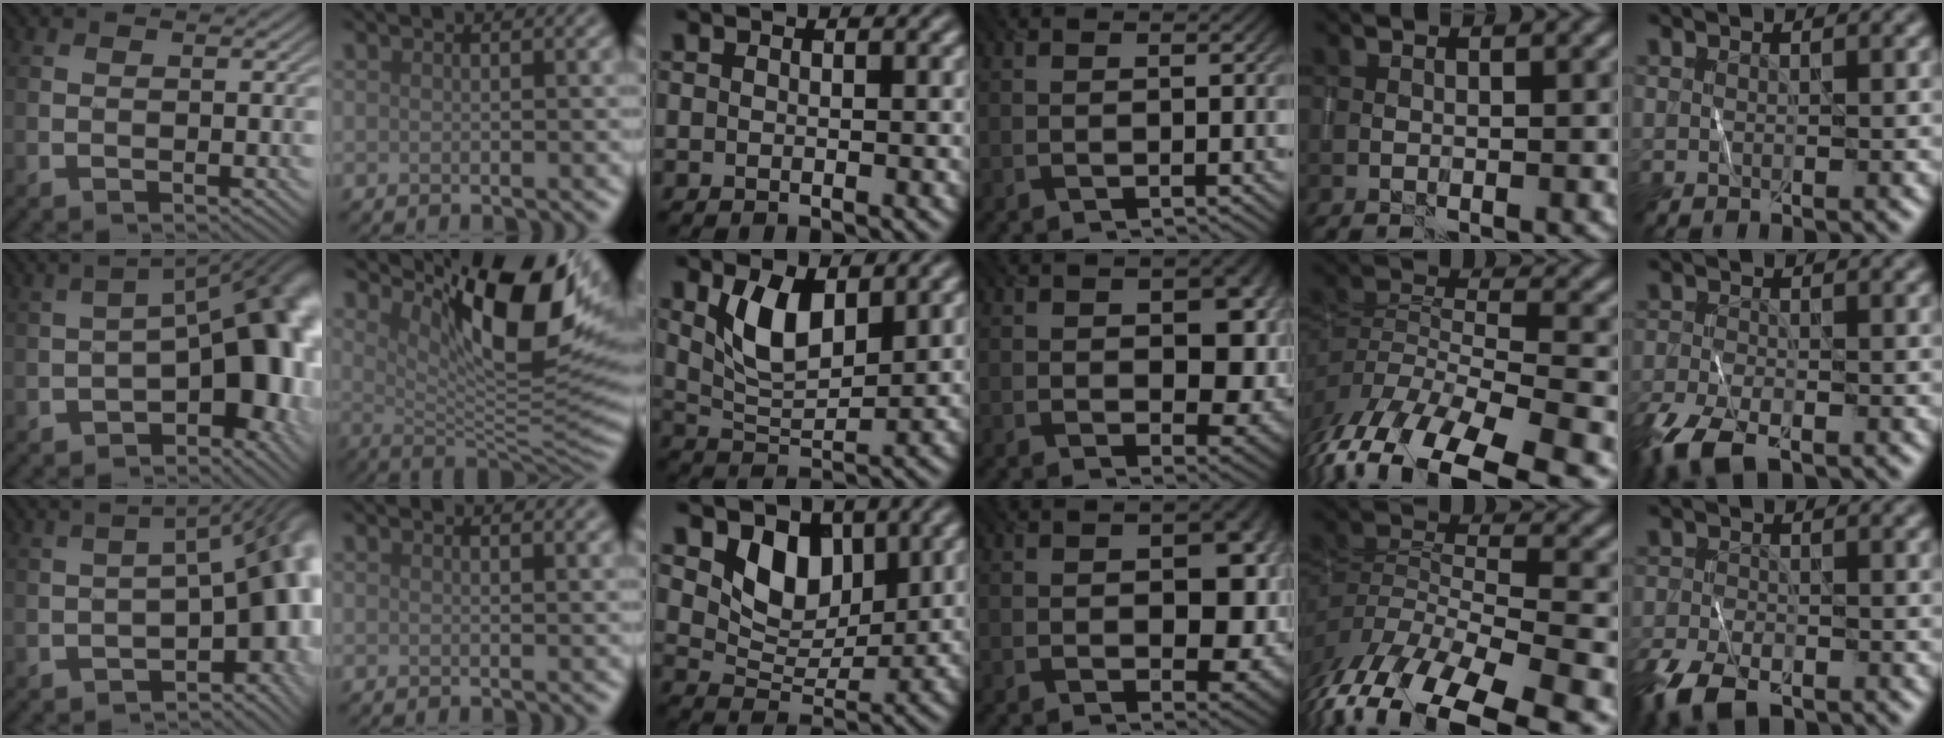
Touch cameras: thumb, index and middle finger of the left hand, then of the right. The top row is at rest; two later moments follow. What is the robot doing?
{"motion": "wrap", "object": "ribbon"}